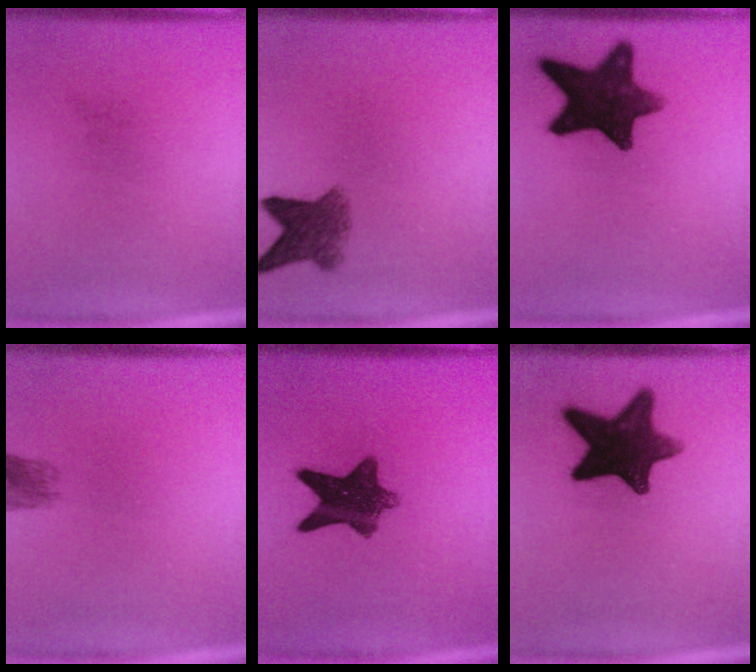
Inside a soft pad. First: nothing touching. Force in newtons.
{"total": 5.3}
{"total": 13.5}
{"total": 2.2}
{"total": 9.5}
{"total": 13.4}